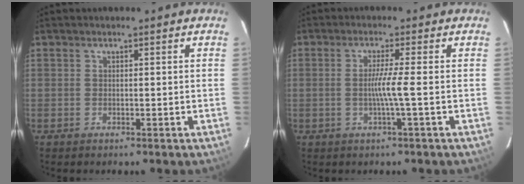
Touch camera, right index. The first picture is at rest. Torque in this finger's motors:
{"motor_torque": [0.60, -0.22, 0.33, 0.11]}